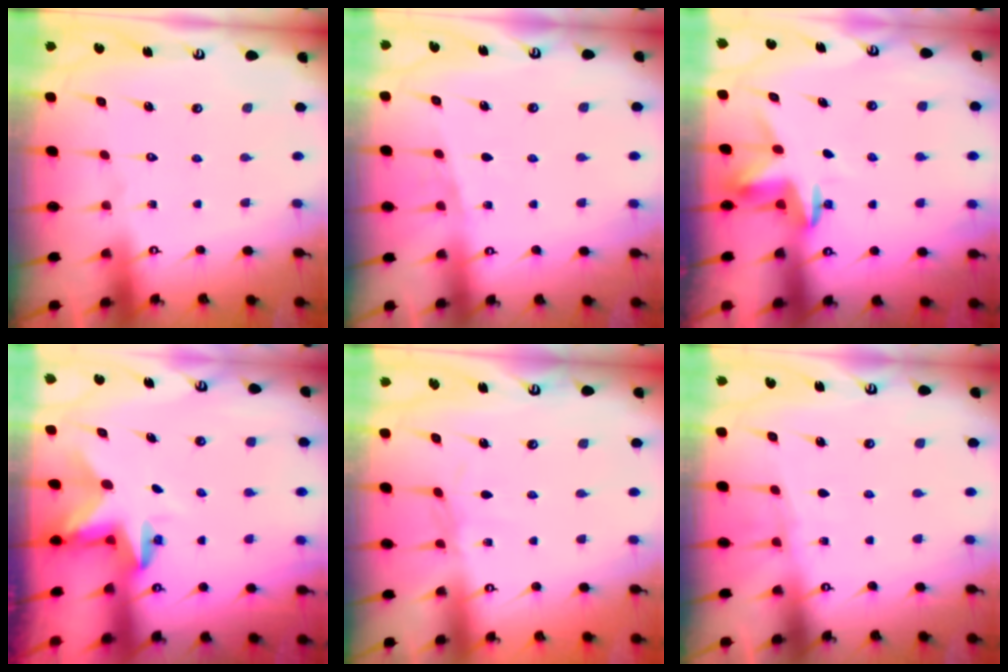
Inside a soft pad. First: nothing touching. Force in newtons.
{"total": 3.6, "press": 3.3, "slide": 1.4}
{"total": 3.3, "press": 3.3, "slide": 0.2}
{"total": 3.1, "press": 3.1, "slide": 0.1}
{"total": 1.5, "press": 1.5, "slide": 0.4}
{"total": 3.6, "press": 3.5, "slide": 0.4}